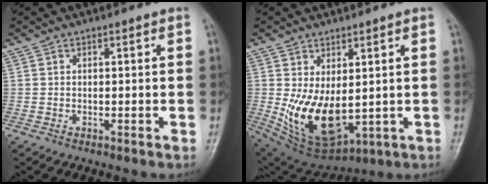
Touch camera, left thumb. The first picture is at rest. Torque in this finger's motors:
{"motor_torque": [1.43, 1.71, 1.52, -0.21, 0.39]}